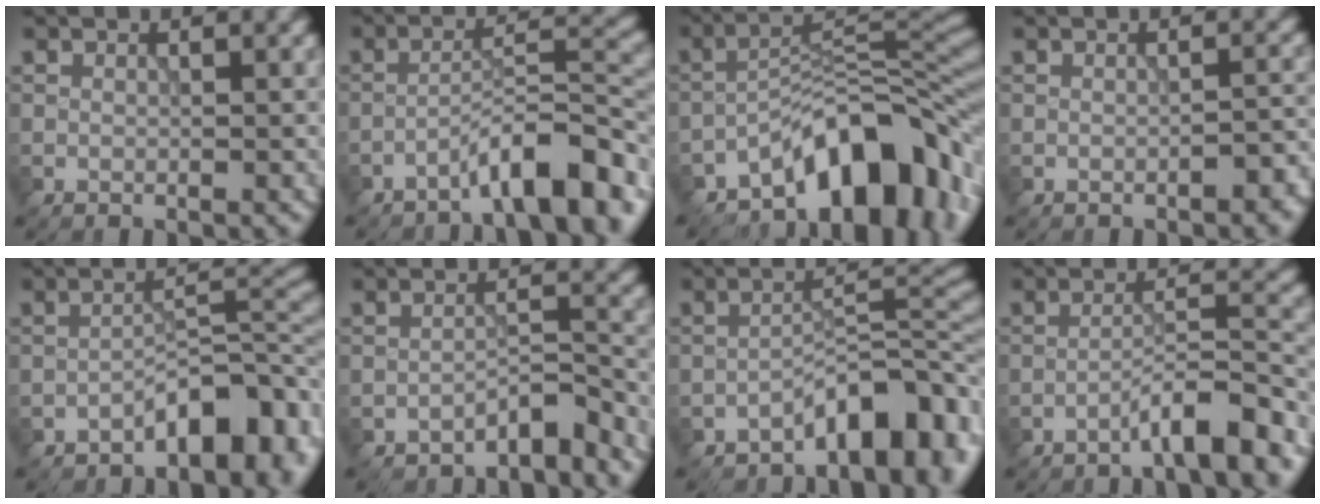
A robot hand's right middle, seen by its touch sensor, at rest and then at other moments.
{"total": 7.5, "force": [-4.9, 1.7, 5.3], "torque": [-0.081, 0.015, -0.081]}
{"total": 11.5, "force": [-7.2, 4.8, 7.5], "torque": [-0.088, 0.012, -0.136]}
{"total": 2.0, "force": [-1.1, 0.7, 1.5], "torque": [-0.022, 0.003, -0.014]}
{"total": 6.3, "force": [-3.7, 2.4, 4.4], "torque": [-0.052, 0.015, -0.062]}
{"total": 3.4, "force": [-3.0, 0.7, 1.5], "torque": [-0.018, 0.011, -0.053]}
{"total": 7.0, "force": [-4.5, 2.5, 4.7], "torque": [-0.050, 0.013, -0.078]}
{"total": 5.4, "force": [-3.8, 0.7, 3.8], "torque": [-0.053, 0.017, -0.064]}